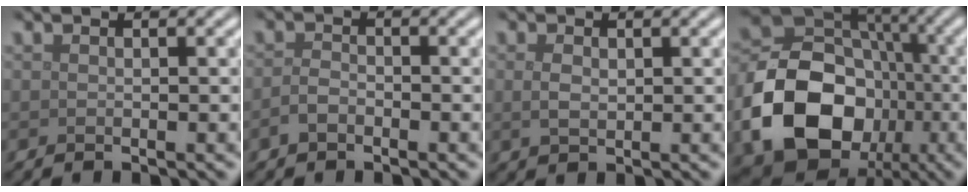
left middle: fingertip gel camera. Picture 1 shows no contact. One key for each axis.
{"total": 1.4, "fx": -0.8, "fy": 0.8, "fz": 0.8, "tx": -0.018, "ty": 0.002, "tz": -0.021}
{"total": 1.5, "fx": 0.2, "fy": 1.0, "fz": 1.1, "tx": -0.026, "ty": -0.001, "tz": 0.007}
{"total": 14.7, "fx": -4.1, "fy": 11.5, "fz": 8.2, "tx": -0.178, "ty": -0.023, "tz": -0.074}